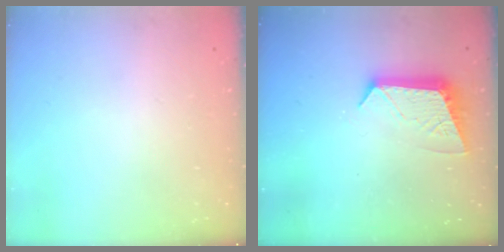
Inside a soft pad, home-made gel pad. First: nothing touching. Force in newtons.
{"total": 9.5, "press": 9.5, "slide": 0.6}